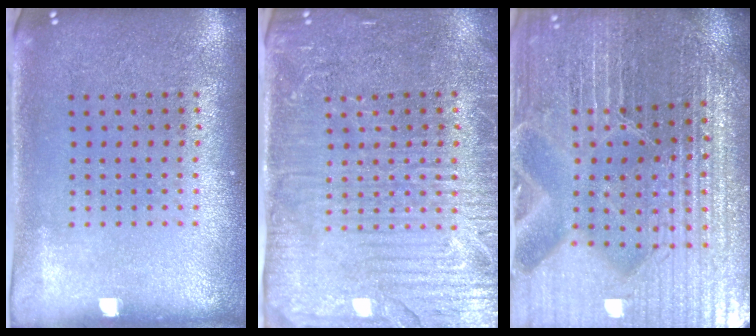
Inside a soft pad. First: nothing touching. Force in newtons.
{"total": 4.3, "press": 3.9, "slide": 1.6}
{"total": 5.5, "press": 5.1, "slide": 1.9}